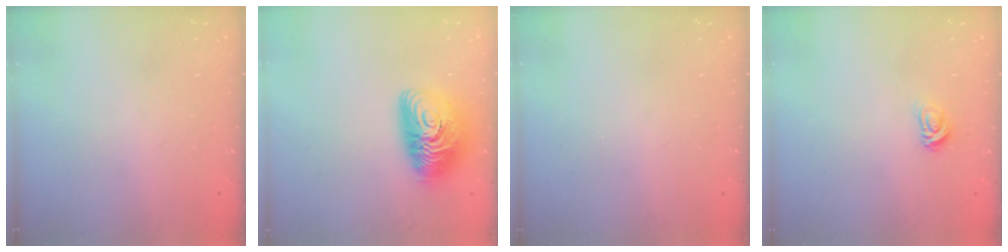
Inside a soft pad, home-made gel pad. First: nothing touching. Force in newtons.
{"total": 14.0, "press": 13.9, "slide": 1.1}
{"total": 0.0}
{"total": 3.4, "press": 3.4, "slide": 0.5}